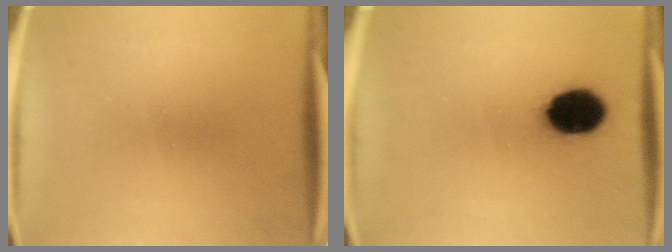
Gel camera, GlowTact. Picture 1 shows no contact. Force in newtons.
{"total": 11.7}